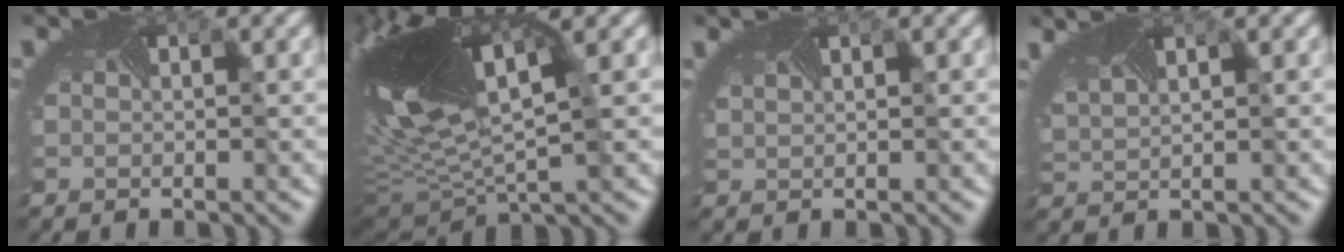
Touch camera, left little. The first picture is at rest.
{"total": 12.6, "force": [1.5, 5.4, 11.3], "torque": [-0.275, -0.013, 0.043]}
{"total": 1.4, "force": [1.1, 0.5, 0.7], "torque": [-0.020, -0.003, 0.015]}
{"total": 3.3, "force": [2.5, 1.0, 2.0], "torque": [-0.075, 0.010, 0.050]}